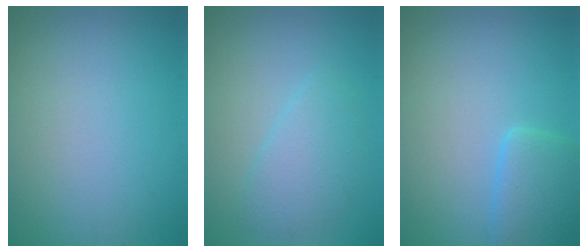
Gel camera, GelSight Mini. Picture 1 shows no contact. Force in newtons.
{"total": 2.8, "press": 2.7, "slide": 0.2}
{"total": 3.2, "press": 3.2, "slide": 0.3}